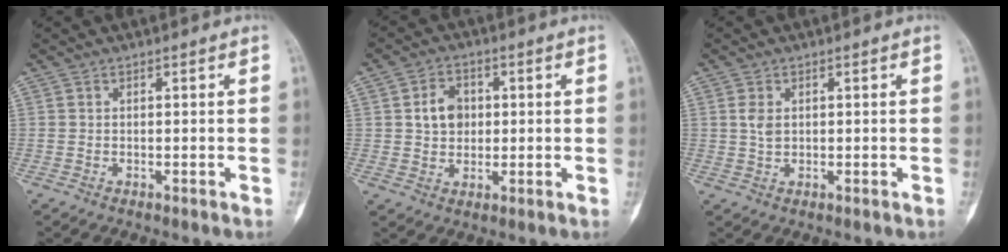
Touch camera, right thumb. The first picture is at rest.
{"total": 6.1, "force": [0.9, 4.9, 3.5], "torque": [-0.037, 0.002, 0.013]}
{"total": 2.2, "force": [0.4, 1.4, 1.7], "torque": [-0.031, 0.000, 0.011]}